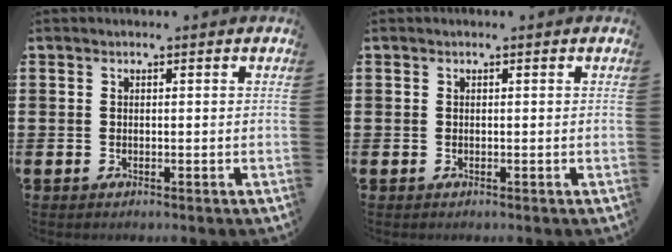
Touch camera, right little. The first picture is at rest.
{"total": 0.0}